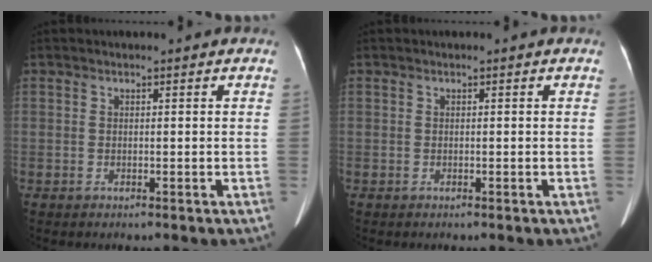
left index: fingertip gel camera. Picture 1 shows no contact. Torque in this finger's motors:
{"motor_torque": [0.08, 0.00, -0.04, -0.01]}